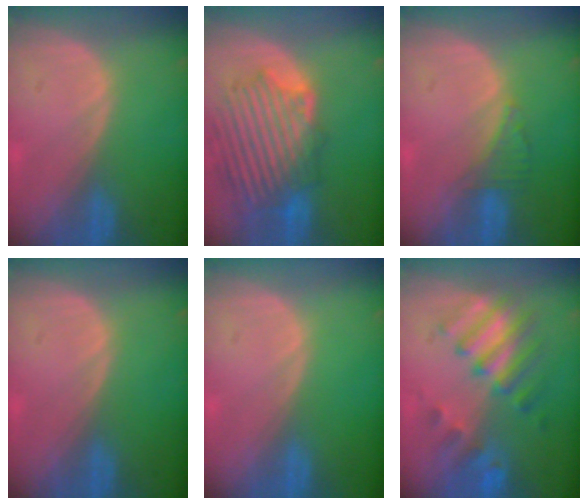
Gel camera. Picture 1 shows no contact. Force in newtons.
{"total": 10.9, "press": 10.5, "slide": 2.9}
{"total": 2.5, "press": 2.5, "slide": 0.2}
{"total": 0.0}
{"total": 0.0}
{"total": 7.9, "press": 7.6, "slide": 1.9}